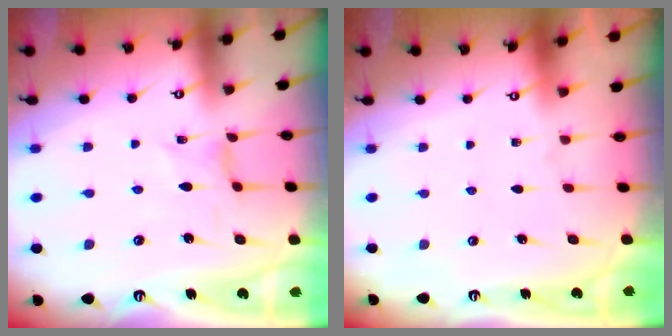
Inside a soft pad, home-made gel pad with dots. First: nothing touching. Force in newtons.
{"total": 0.0}